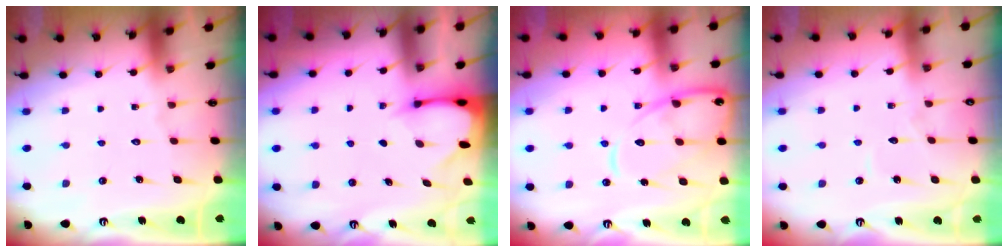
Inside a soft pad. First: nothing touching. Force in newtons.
{"total": 2.6, "press": 2.6, "slide": 0.3}
{"total": 14.6, "press": 14.5, "slide": 1.5}
{"total": 2.7, "press": 2.7, "slide": 0.2}